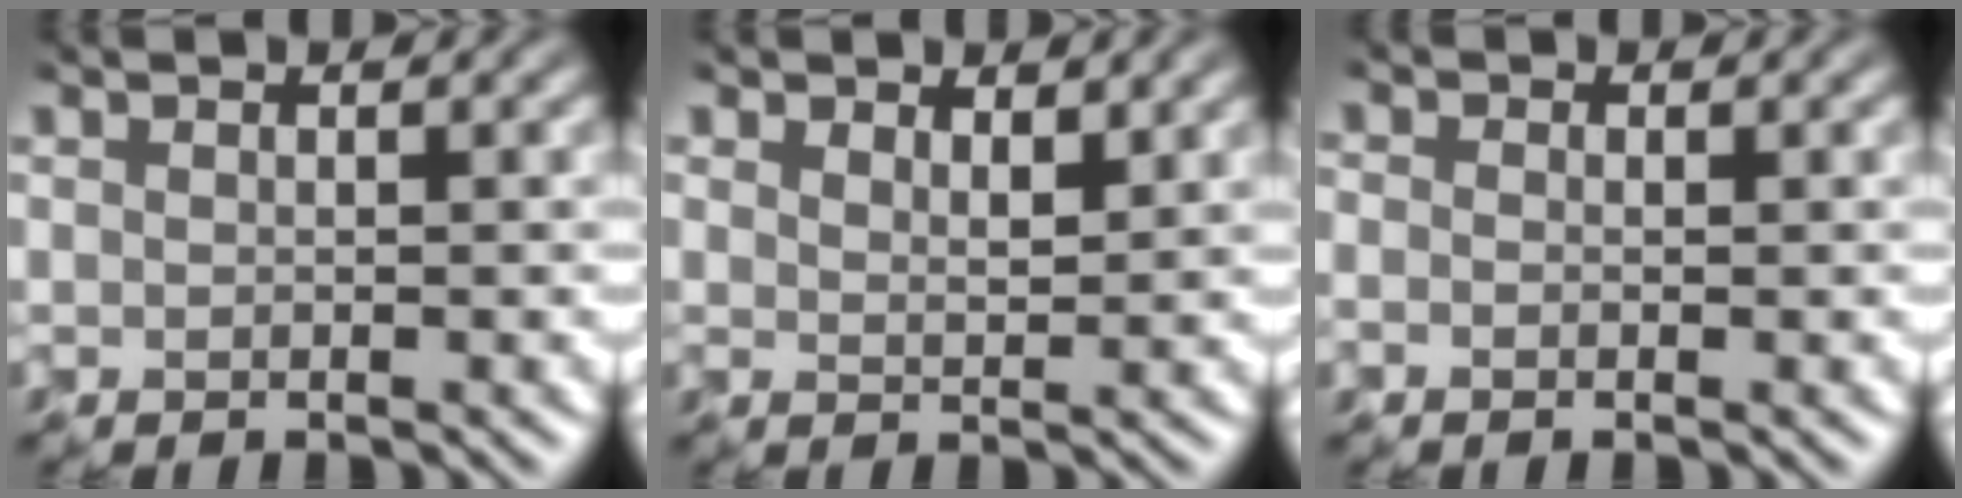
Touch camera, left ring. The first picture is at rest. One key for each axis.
{"total": 1.0, "fx": 1.0, "fy": 0.1, "fz": 0.2, "tx": -0.010, "ty": 0.000, "tz": 0.028}
{"total": 1.1, "fx": -1.0, "fy": -0.3, "fz": -0.5, "tx": 0.002, "ty": 0.002, "tz": -0.011}